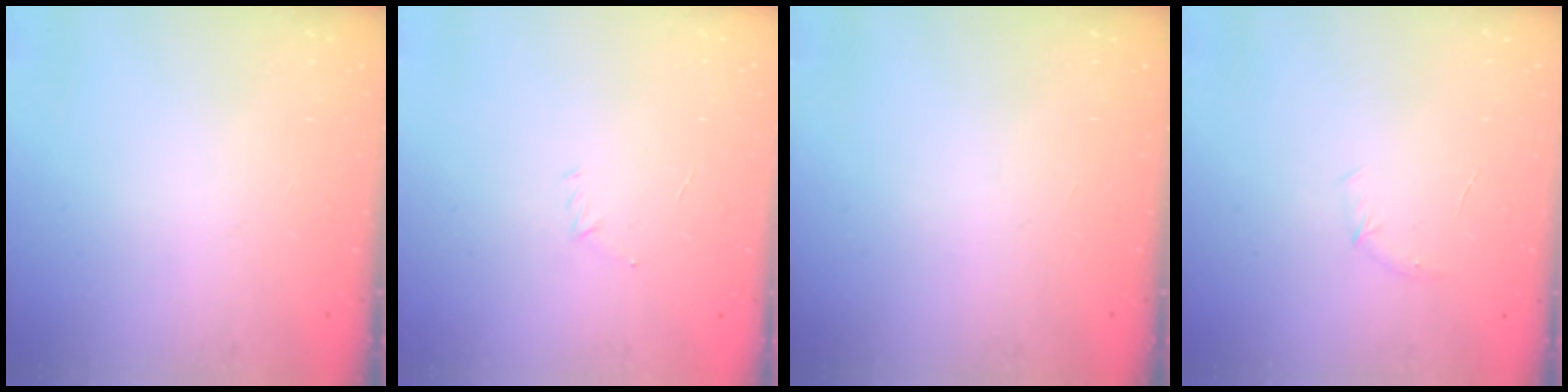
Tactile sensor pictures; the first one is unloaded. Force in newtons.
{"total": 2.9, "press": 2.8, "slide": 0.8}
{"total": 0.0}
{"total": 3.8, "press": 3.6, "slide": 1.2}